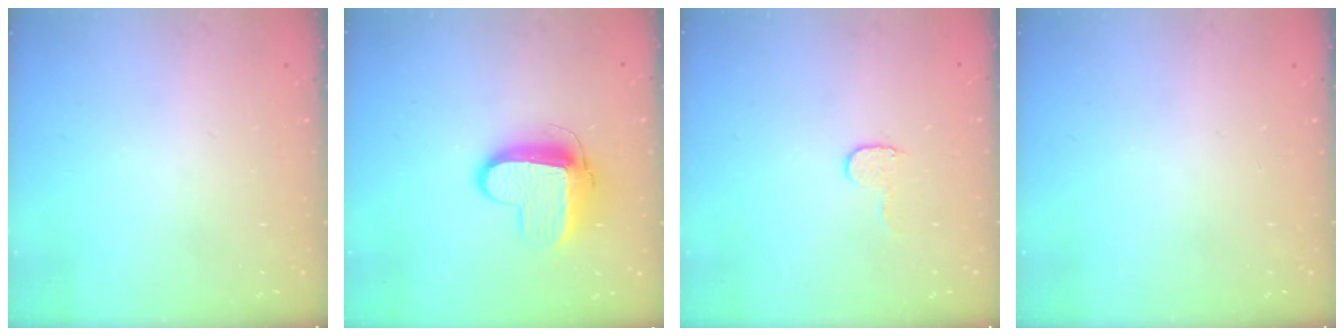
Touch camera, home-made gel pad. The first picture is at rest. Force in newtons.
{"total": 11.1, "press": 11.1, "slide": 1.0}
{"total": 5.2, "press": 5.1, "slide": 0.5}
{"total": 0.0}